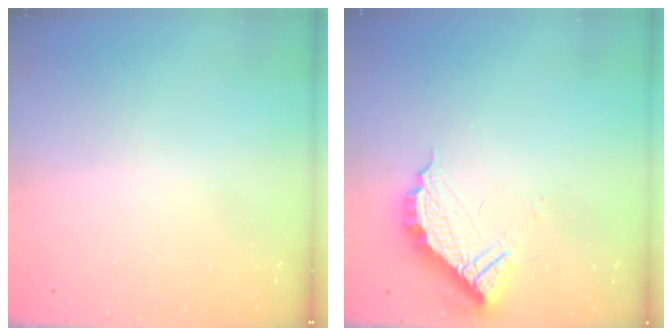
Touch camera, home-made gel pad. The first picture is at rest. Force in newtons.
{"total": 10.5, "press": 10.5, "slide": 0.7}